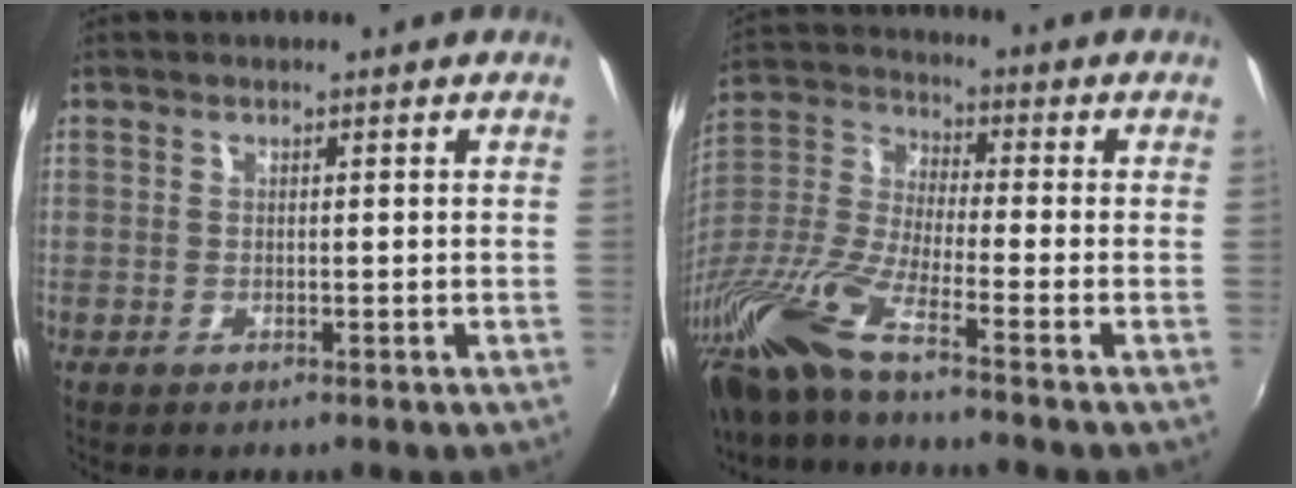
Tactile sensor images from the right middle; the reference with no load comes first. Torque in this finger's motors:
{"motor_torque": [1.18, -0.96, 0.77, 0.21]}